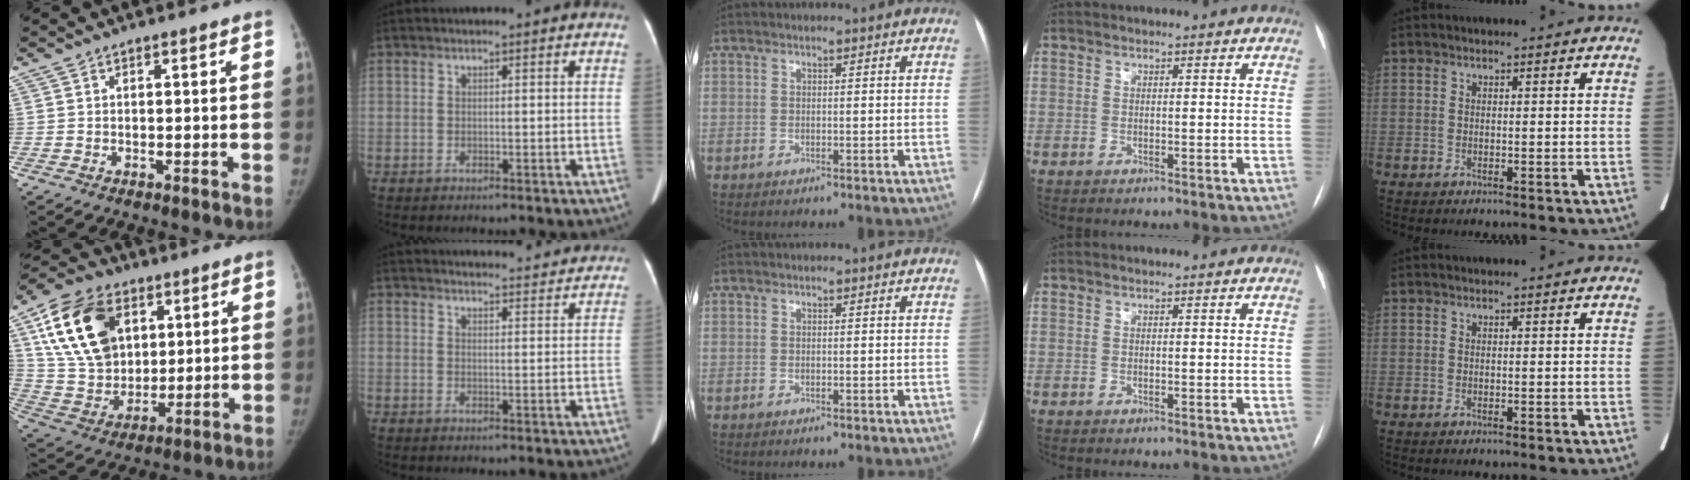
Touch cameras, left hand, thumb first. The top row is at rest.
{"thumb": {"total": 21.3, "force": [8.0, 14.9, 12.8], "torque": [-0.219, -0.017, 0.150]}, "index": {"total": 20.2, "force": [19.4, 3.4, 4.3], "torque": [-0.055, 0.005, 0.235]}}